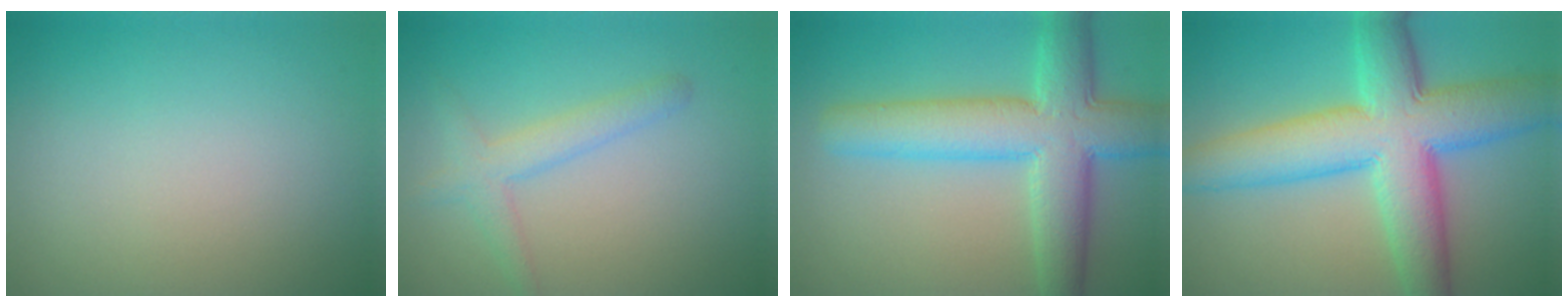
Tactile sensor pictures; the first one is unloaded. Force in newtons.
{"total": 2.0, "press": 2.0, "slide": 0.1}
{"total": 8.3, "press": 8.3, "slide": 0.3}
{"total": 10.7, "press": 10.7, "slide": 0.2}